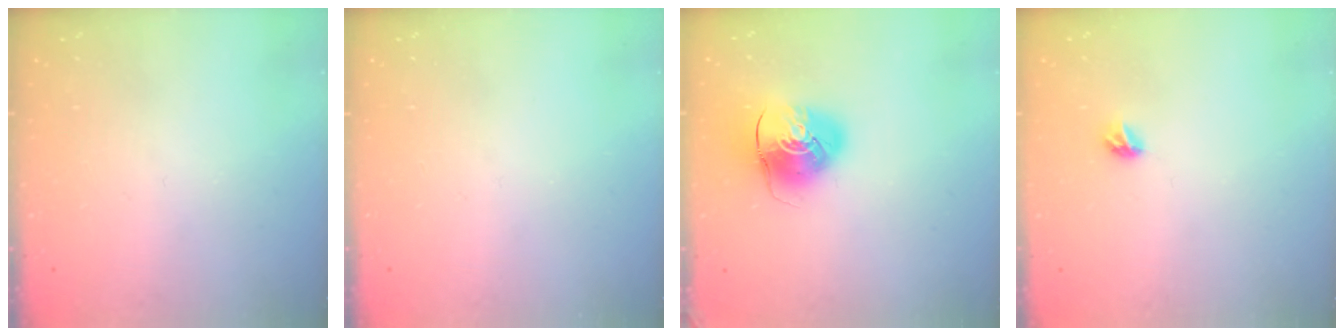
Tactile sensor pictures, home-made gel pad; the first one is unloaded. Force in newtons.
{"total": 0.0}
{"total": 9.7, "press": 9.6, "slide": 1.2}
{"total": 4.5, "press": 4.4, "slide": 0.9}